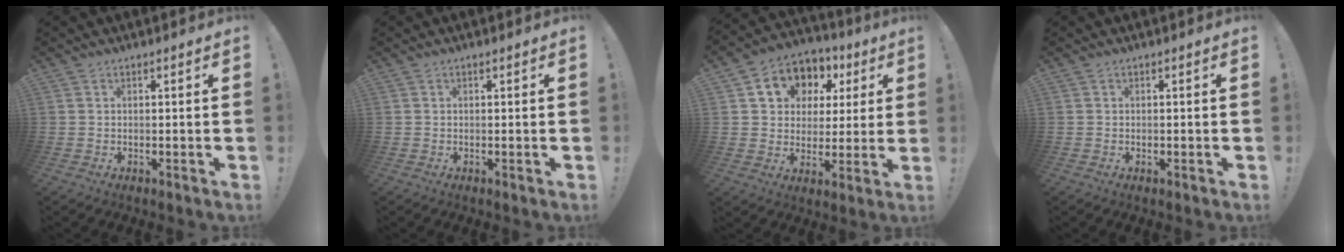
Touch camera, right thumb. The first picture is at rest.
{"total": 0.6, "force": [0.0, -0.4, 0.5], "torque": [-0.005, -0.003, 0.000]}
{"total": 10.9, "force": [4.4, 9.2, 3.9], "torque": [-0.062, -0.026, 0.089]}
{"total": 0.0}